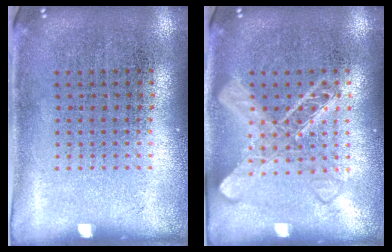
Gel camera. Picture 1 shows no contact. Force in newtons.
{"total": 2.9, "press": 2.9, "slide": 0.5}